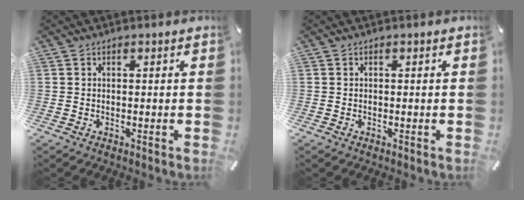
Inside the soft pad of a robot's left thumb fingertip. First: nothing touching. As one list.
[{"total": 0.0}]